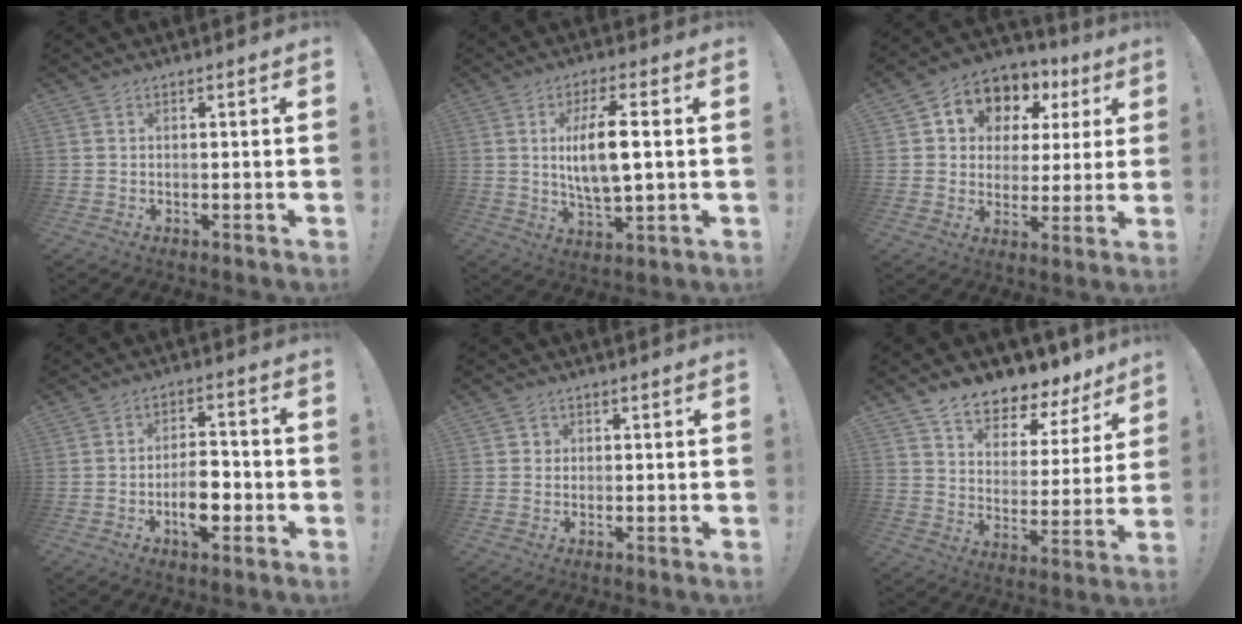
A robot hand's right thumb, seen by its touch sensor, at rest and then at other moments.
{"total": 11.2, "force": [1.5, 3.5, 10.5], "torque": [-0.193, -0.006, 0.018]}
{"total": 9.3, "force": [4.6, 7.4, 3.2], "torque": [-0.049, -0.039, 0.088]}
{"total": 9.1, "force": [-3.3, 4.9, 7.0], "torque": [-0.117, 0.015, -0.056]}
{"total": 1.5, "force": [0.2, 1.5, 0.4], "torque": [-0.005, 0.002, 0.003]}
{"total": 8.2, "force": [7.2, 3.2, 2.3], "torque": [-0.038, -0.074, 0.129]}